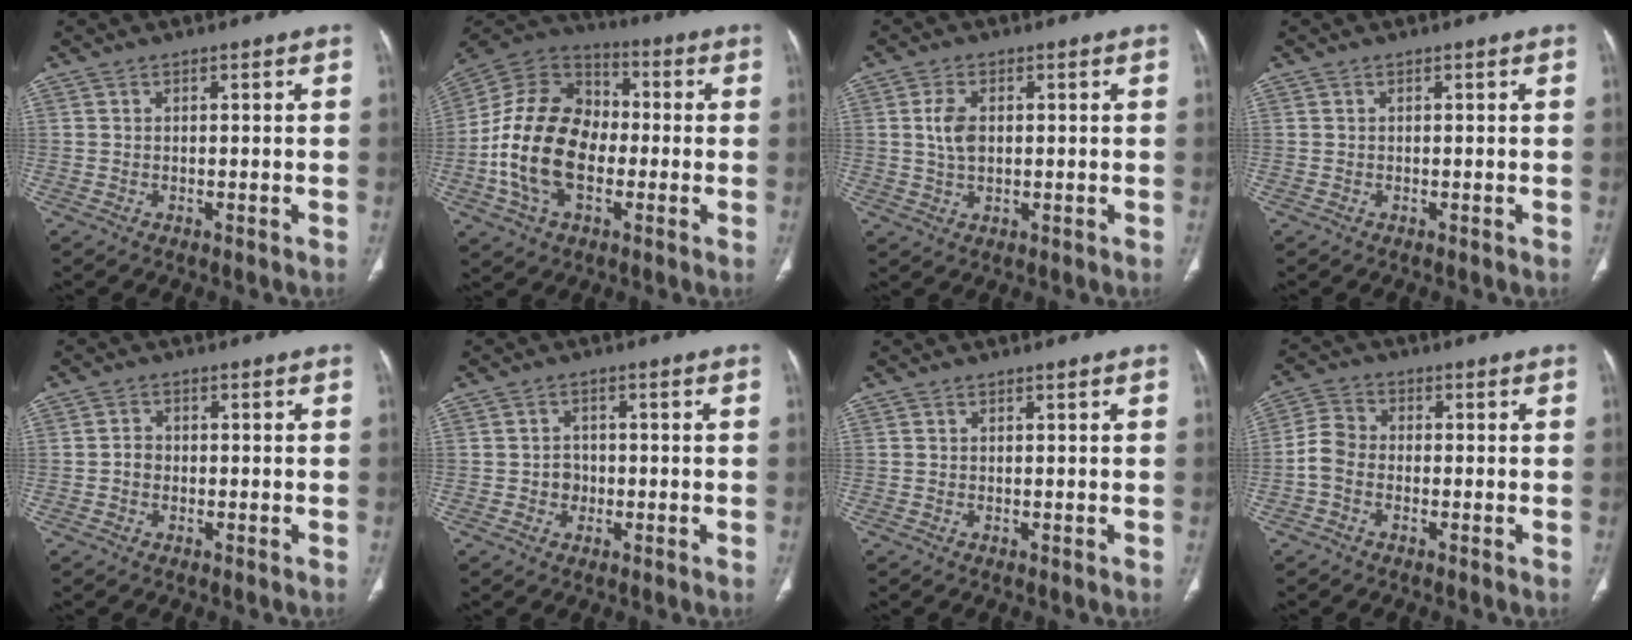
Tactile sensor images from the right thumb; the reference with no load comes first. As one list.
[{"total": 19.6, "force": [-3.2, 13.2, 14.2], "torque": [-0.253, 0.028, -0.061]}, {"total": 4.8, "force": [0.6, 2.9, 3.7], "torque": [-0.072, -0.002, 0.012]}, {"total": 0.0}, {"total": 2.0, "force": [-0.4, 1.7, 0.9], "torque": [-0.006, 0.009, -0.012]}, {"total": 2.7, "force": [-0.6, 2.5, 1.0], "torque": [0.001, 0.008, -0.011]}, {"total": 0.0}, {"total": 5.1, "force": [-1.4, 3.7, 3.2], "torque": [-0.057, 0.014, -0.039]}]